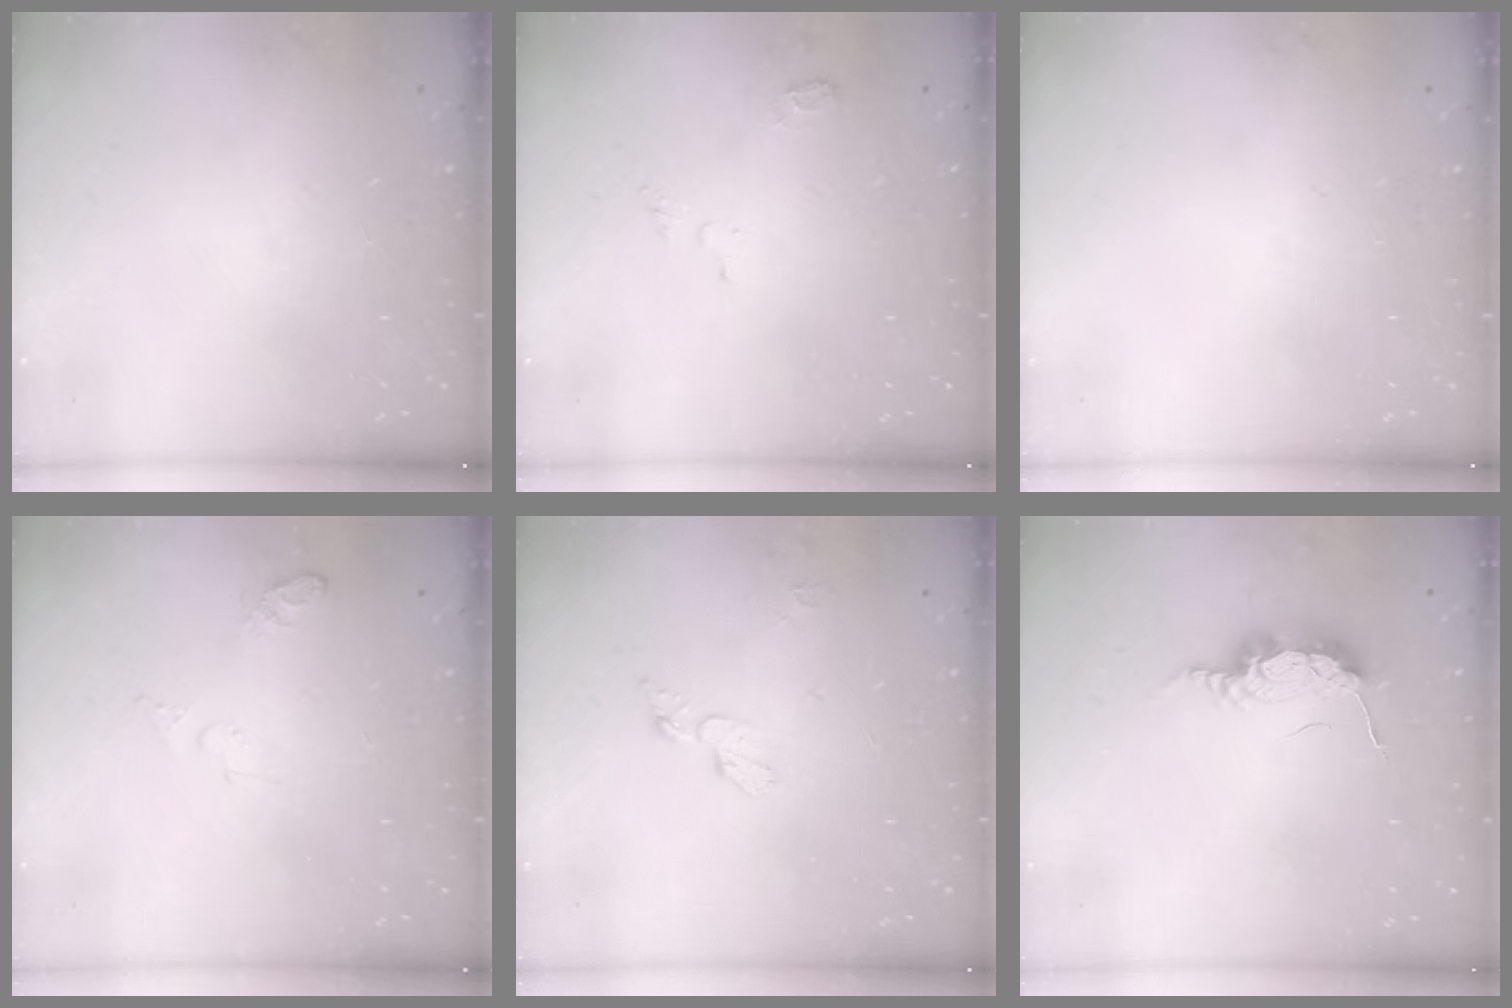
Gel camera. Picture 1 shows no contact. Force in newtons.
{"total": 3.8, "press": 3.7, "slide": 0.8}
{"total": 0.0}
{"total": 9.3, "press": 4.3, "slide": 8.2}
{"total": 4.3, "press": 4.3, "slide": 0.5}
{"total": 7.4, "press": 7.3, "slide": 0.8}